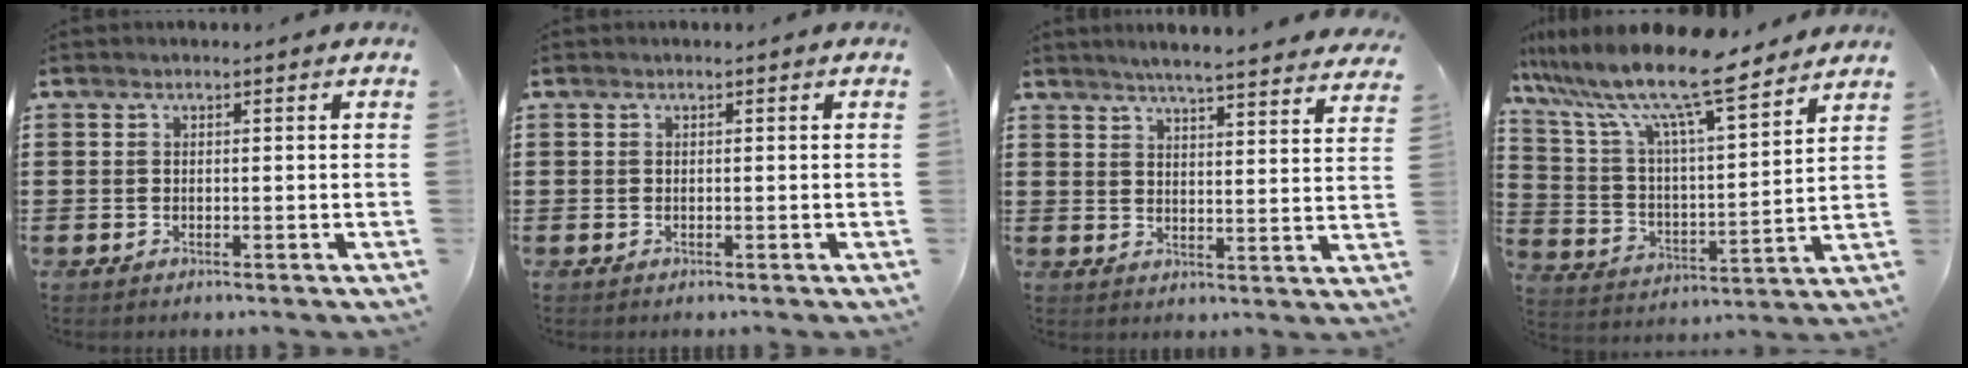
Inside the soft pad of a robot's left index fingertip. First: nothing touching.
{"total": 0.0}
{"total": 4.5, "force": [4.3, -0.6, 1.4], "torque": [-0.044, -0.025, 0.073]}
{"total": 12.8, "force": [10.6, 1.4, 7.1], "torque": [-0.178, -0.059, 0.179]}